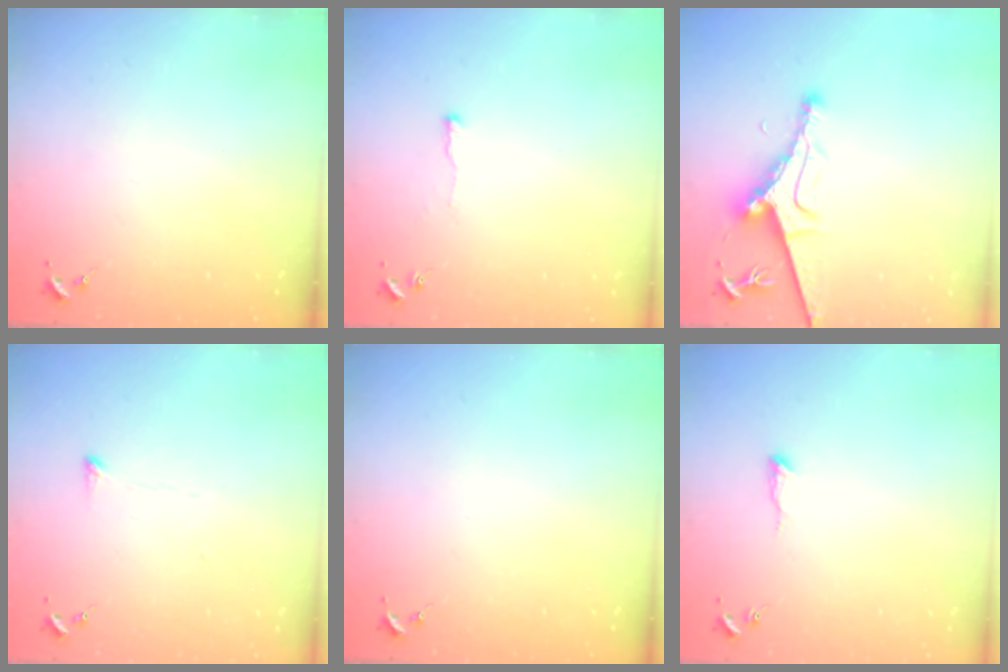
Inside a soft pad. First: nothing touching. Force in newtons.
{"total": 3.1, "press": 3.1, "slide": 0.6}
{"total": 10.9, "press": 10.8, "slide": 1.7}
{"total": 3.6, "press": 3.5, "slide": 0.5}
{"total": 0.0}
{"total": 5.5, "press": 5.5, "slide": 0.5}